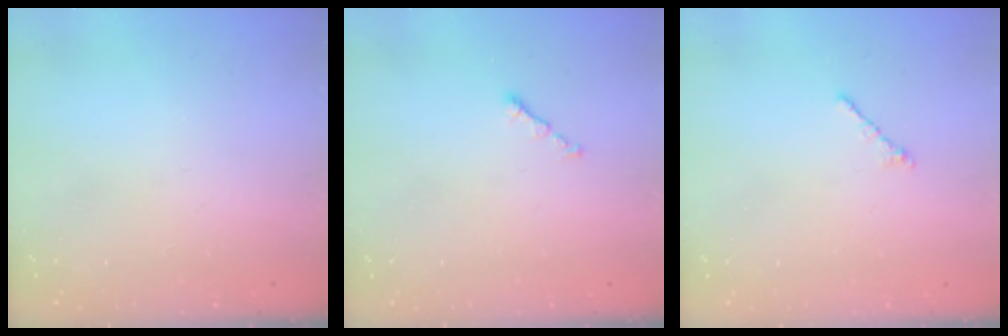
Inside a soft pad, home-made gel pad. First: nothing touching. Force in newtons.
{"total": 0.8, "press": 0.6, "slide": 0.4}
{"total": 0.9, "press": 0.7, "slide": 0.5}